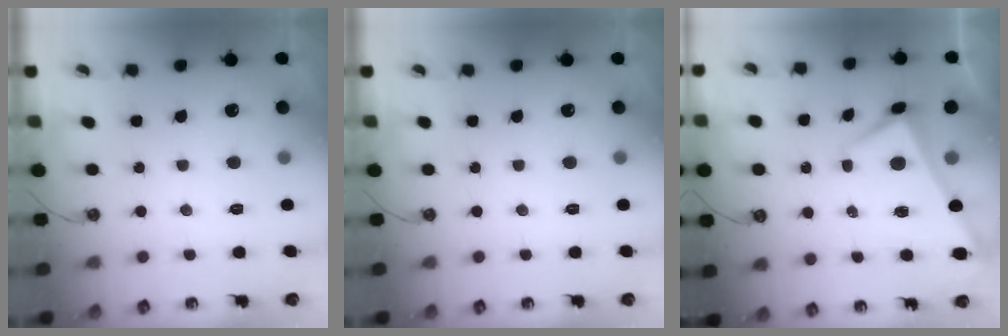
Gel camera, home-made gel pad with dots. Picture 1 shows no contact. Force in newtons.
{"total": 0.0}
{"total": 1.9, "press": 1.9, "slide": 0.2}